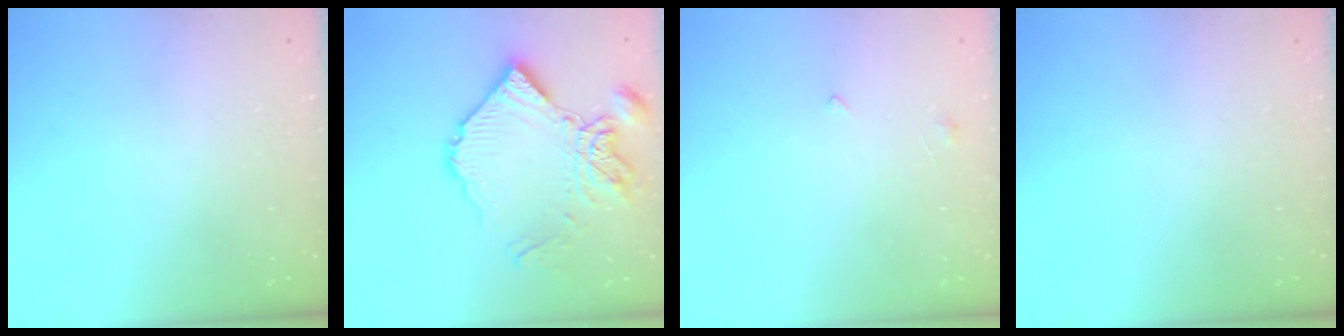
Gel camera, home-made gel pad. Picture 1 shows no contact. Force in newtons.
{"total": 16.0, "press": 15.9, "slide": 1.6}
{"total": 0.9, "press": 0.8, "slide": 0.4}
{"total": 0.0}